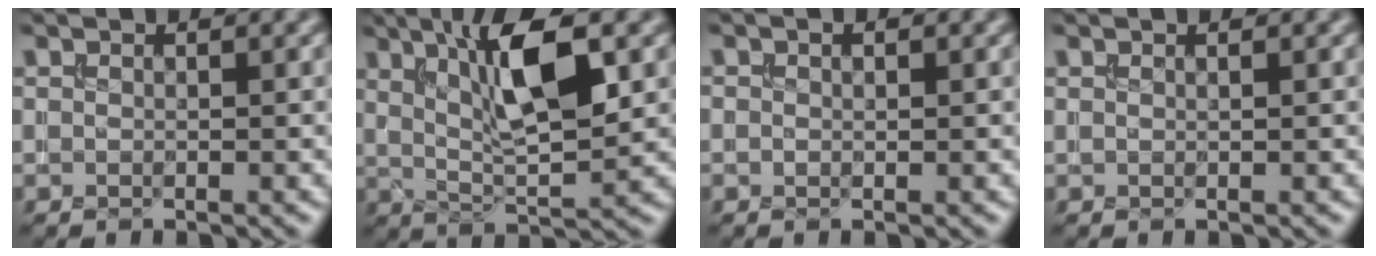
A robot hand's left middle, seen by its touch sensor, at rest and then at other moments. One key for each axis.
{"total": 8.2, "fx": 2.6, "fy": 2.3, "fz": 7.5, "tx": -0.123, "ty": -0.003, "tz": 0.050}
{"total": 0.7, "fx": 0.1, "fy": 0.5, "fz": 0.6, "tx": -0.002, "ty": 0.002, "tz": 0.005}
{"total": 0.9, "fx": 0.5, "fy": 0.4, "fz": 0.7, "tx": 0.003, "ty": -0.002, "tz": 0.003}